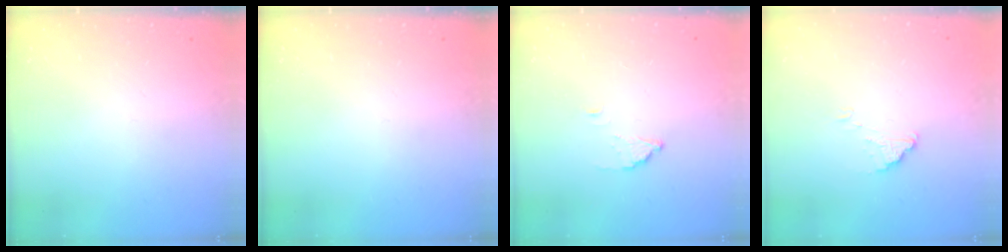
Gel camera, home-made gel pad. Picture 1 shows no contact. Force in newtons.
{"total": 0.0}
{"total": 2.2, "press": 2.2, "slide": 0.2}
{"total": 1.5, "press": 1.5, "slide": 0.1}